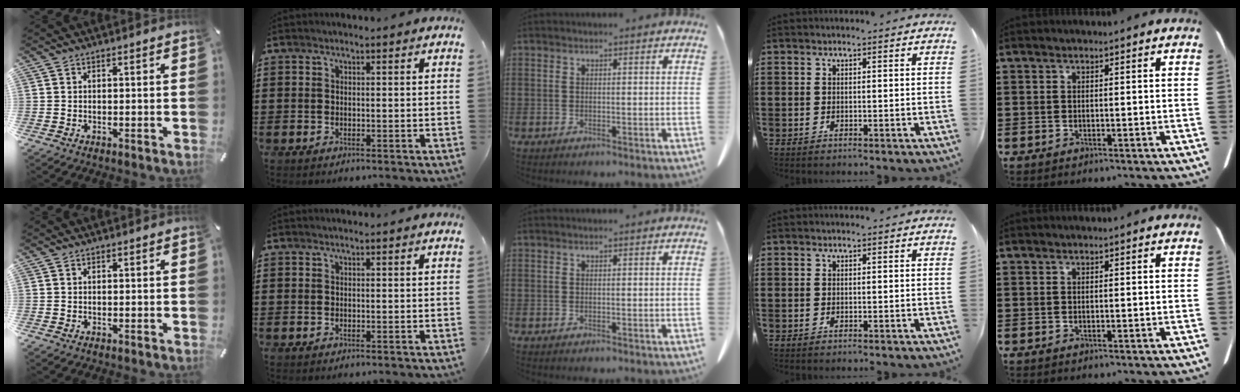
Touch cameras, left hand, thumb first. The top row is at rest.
{}